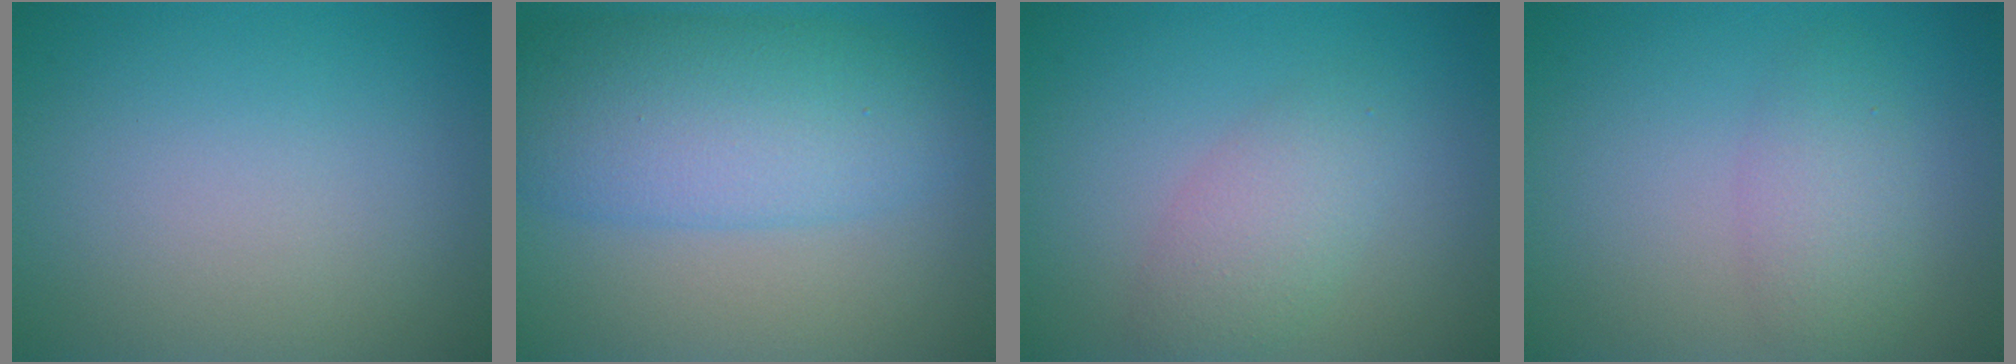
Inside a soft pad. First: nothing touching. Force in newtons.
{"total": 7.8, "press": 7.8, "slide": 0.1}
{"total": 3.0, "press": 3.0, "slide": 0.1}
{"total": 2.8, "press": 2.8, "slide": 0.2}